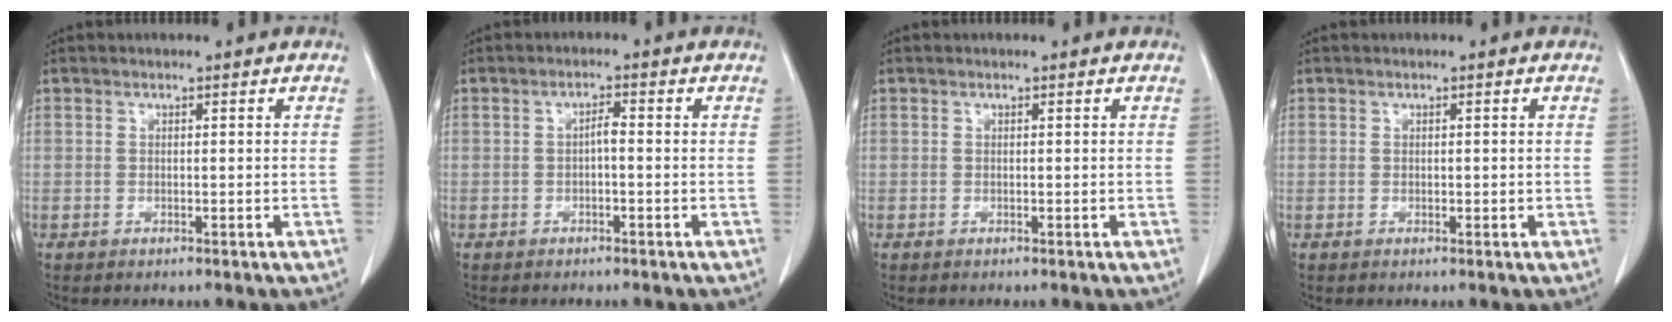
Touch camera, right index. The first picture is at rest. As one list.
[{"total": 1.5, "force": [-0.3, 0.2, 1.5], "torque": [-0.024, 0.004, -0.006]}, {"total": 0.0}, {"total": 0.6, "force": [0.0, 0.5, 0.4], "torque": [-0.003, 0.001, 0.002]}]